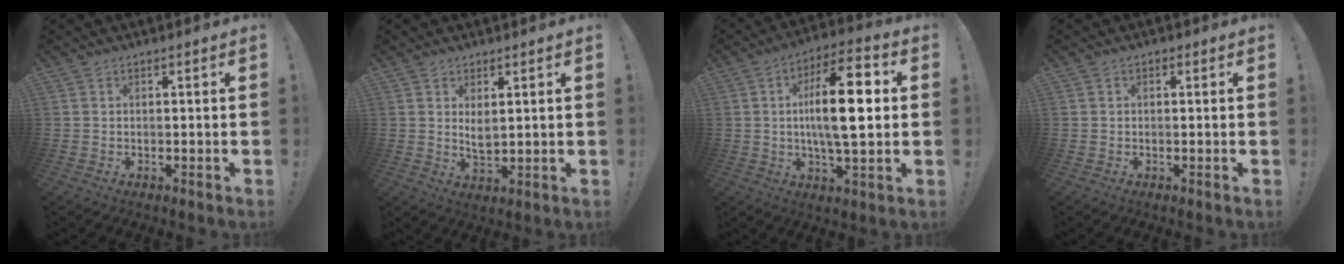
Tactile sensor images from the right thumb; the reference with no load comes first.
{"total": 4.3, "force": [1.9, 1.9, 3.3], "torque": [-0.046, -0.017, 0.032]}
{"total": 18.0, "force": [1.2, 5.9, 16.9], "torque": [-0.281, 0.001, 0.005]}
{"total": 0.6, "force": [0.0, 0.5, 0.3], "torque": [-0.005, 0.001, 0.000]}